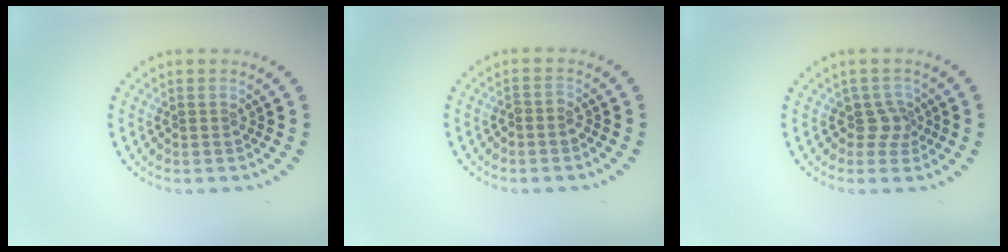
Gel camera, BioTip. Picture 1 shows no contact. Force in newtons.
{"total": 0.7, "press": 0.5, "slide": 0.4}
{"total": 1.9, "press": 1.4, "slide": 1.3}